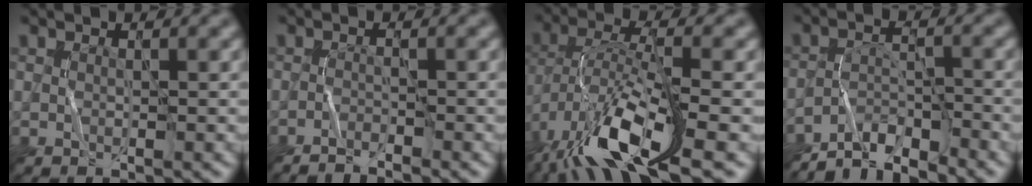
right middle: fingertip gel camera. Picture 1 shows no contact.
{"total": 1.8, "force": [-1.7, -0.1, 0.4], "torque": [-0.014, 0.007, -0.035]}
{"total": 11.7, "force": [-6.6, 3.2, 9.1], "torque": [-0.183, 0.003, -0.123]}
{"total": 4.3, "force": [-4.1, 0.8, 1.1], "torque": [-0.015, 0.010, -0.078]}